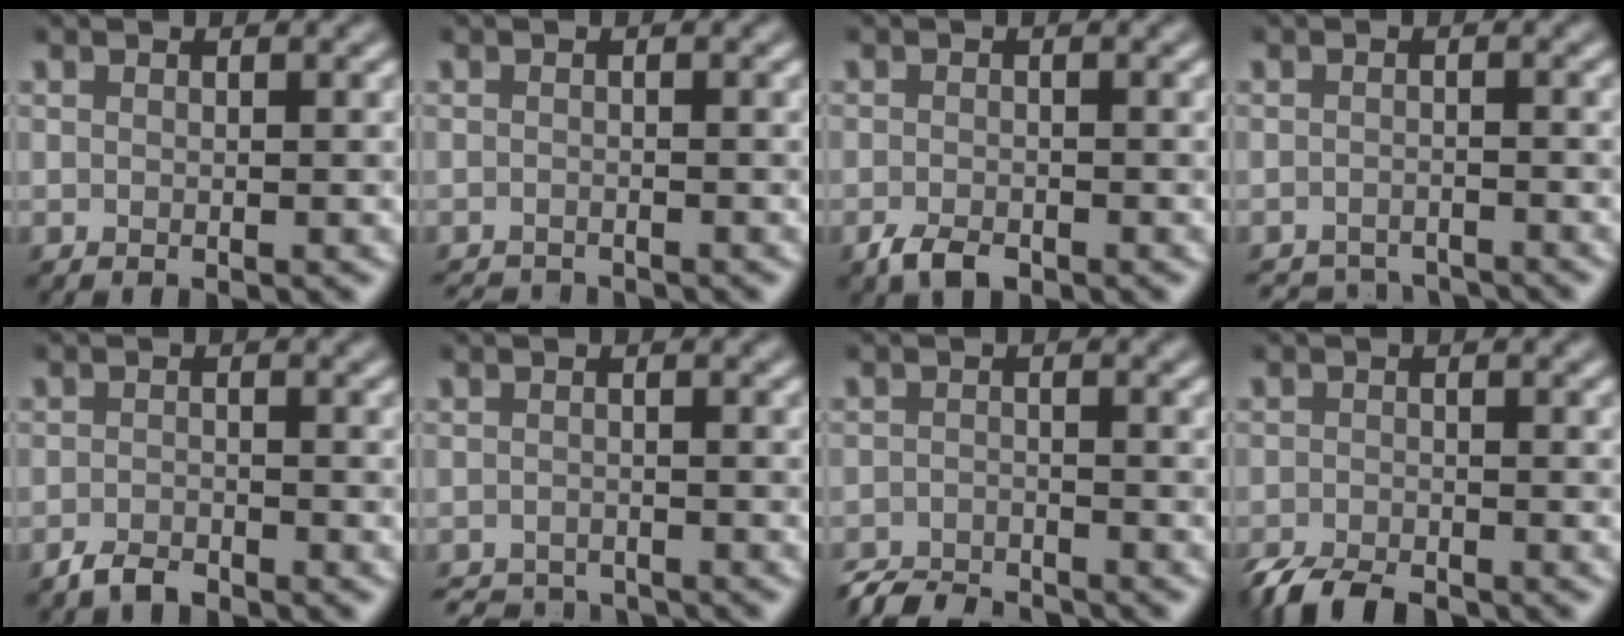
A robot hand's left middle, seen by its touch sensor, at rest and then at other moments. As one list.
[{"total": 2.5, "force": [-2.5, 0.3, 0.4], "torque": [-0.001, -0.012, -0.040]}, {"total": 2.0, "force": [-1.4, 0.9, 1.2], "torque": [-0.025, -0.003, -0.027]}, {"total": 3.7, "force": [-3.6, 0.6, 0.3], "torque": [-0.003, -0.003, -0.056]}, {"total": 1.7, "force": [-1.4, 0.6, 0.7], "torque": [-0.013, 0.002, -0.030]}, {"total": 3.2, "force": [-3.1, 0.6, 0.4], "torque": [-0.006, -0.007, -0.052]}, {"total": 3.7, "force": [-3.6, 0.6, 0.7], "torque": [-0.010, -0.008, -0.070]}, {"total": 4.0, "force": [-3.4, 1.2, 1.7], "torque": [-0.025, -0.009, -0.069]}]